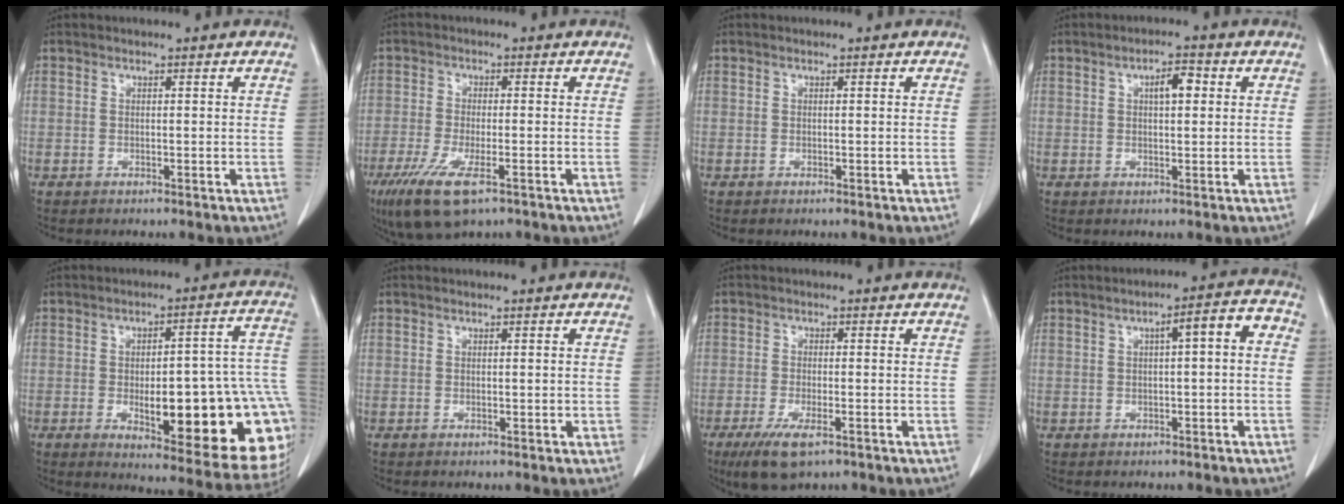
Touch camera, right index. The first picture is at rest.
{"total": 9.5, "force": [-5.3, 2.4, 7.5], "torque": [-0.141, -0.026, -0.090]}
{"total": 0.0}
{"total": 3.6, "force": [1.0, 1.3, 3.3], "torque": [-0.055, 0.008, 0.015]}
{"total": 24.6, "force": [-6.1, 7.0, 22.8], "torque": [-0.187, 0.028, -0.057]}
{"total": 0.7, "force": [-0.1, 0.4, 0.6], "torque": [-0.008, 0.000, -0.001]}
{"total": 6.2, "force": [-3.7, 1.5, 4.7], "torque": [-0.093, -0.017, -0.058]}
{"total": 5.0, "force": [0.3, 1.0, 4.9], "torque": [-0.065, 0.024, 0.000]}